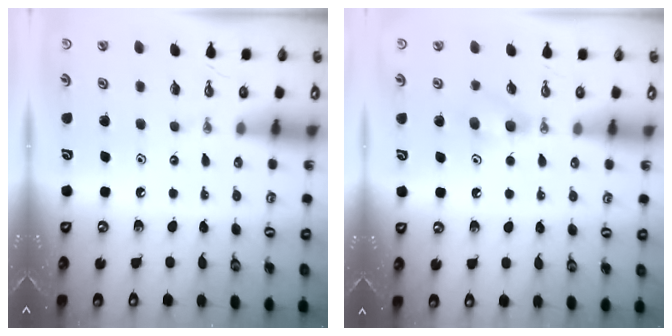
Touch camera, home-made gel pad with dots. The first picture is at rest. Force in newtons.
{"total": 5.5, "press": 5.3, "slide": 1.4}